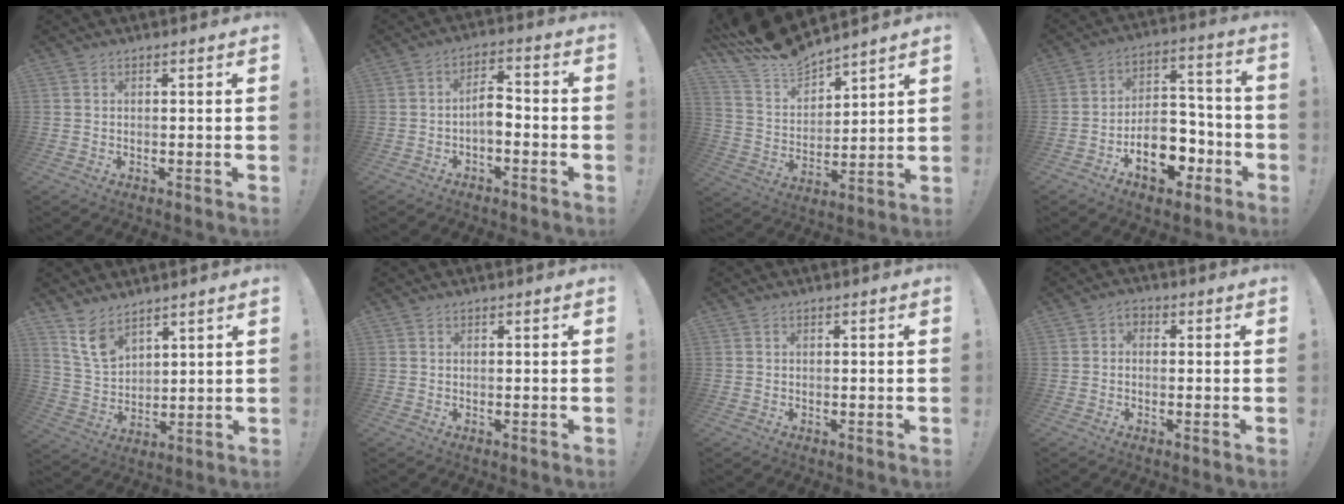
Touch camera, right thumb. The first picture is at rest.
{"total": 6.3, "force": [-2.0, 3.2, 5.0], "torque": [-0.089, 0.014, -0.037]}
{"total": 11.9, "force": [11.4, 2.8, 1.7], "torque": [-0.058, -0.104, 0.207]}
{"total": 15.1, "force": [-7.5, 9.7, 8.8], "torque": [-0.115, 0.064, -0.115]}
{"total": 10.0, "force": [7.4, 5.6, 3.7], "torque": [-0.082, -0.041, 0.150]}
{"total": 0.0}
{"total": 0.0}
{"total": 2.1, "force": [-0.9, 1.4, 1.2], "torque": [-0.025, 0.009, -0.016]}